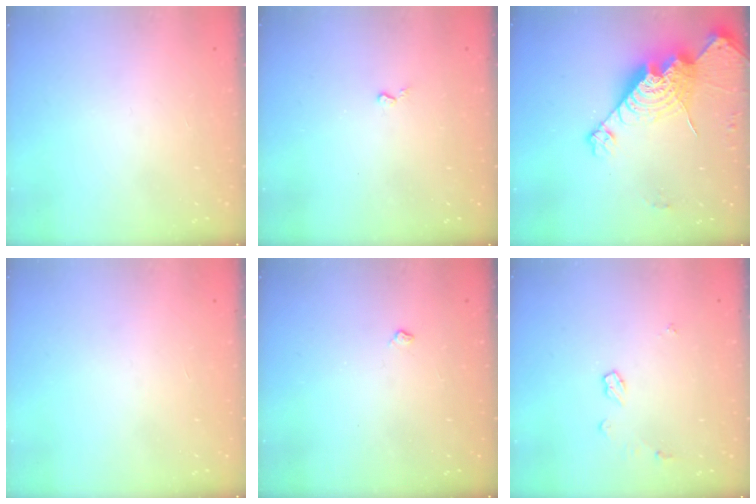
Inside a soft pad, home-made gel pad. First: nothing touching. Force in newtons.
{"total": 3.1, "press": 3.1, "slide": 0.5}
{"total": 19.8, "press": 19.7, "slide": 1.8}
{"total": 0.0}
{"total": 3.5, "press": 3.5, "slide": 0.5}
{"total": 5.8, "press": 5.8, "slide": 0.5}